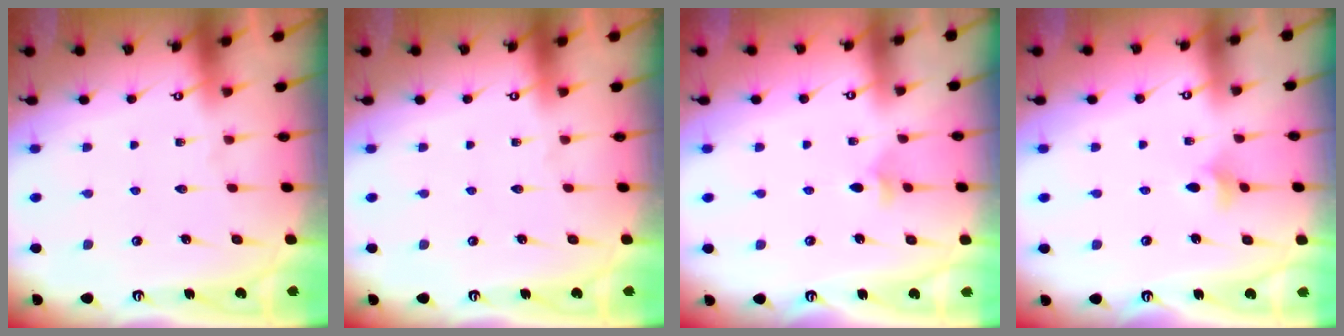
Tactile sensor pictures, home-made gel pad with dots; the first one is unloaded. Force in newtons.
{"total": 0.0}
{"total": 2.9, "press": 2.8, "slide": 0.9}
{"total": 3.8, "press": 3.6, "slide": 1.1}